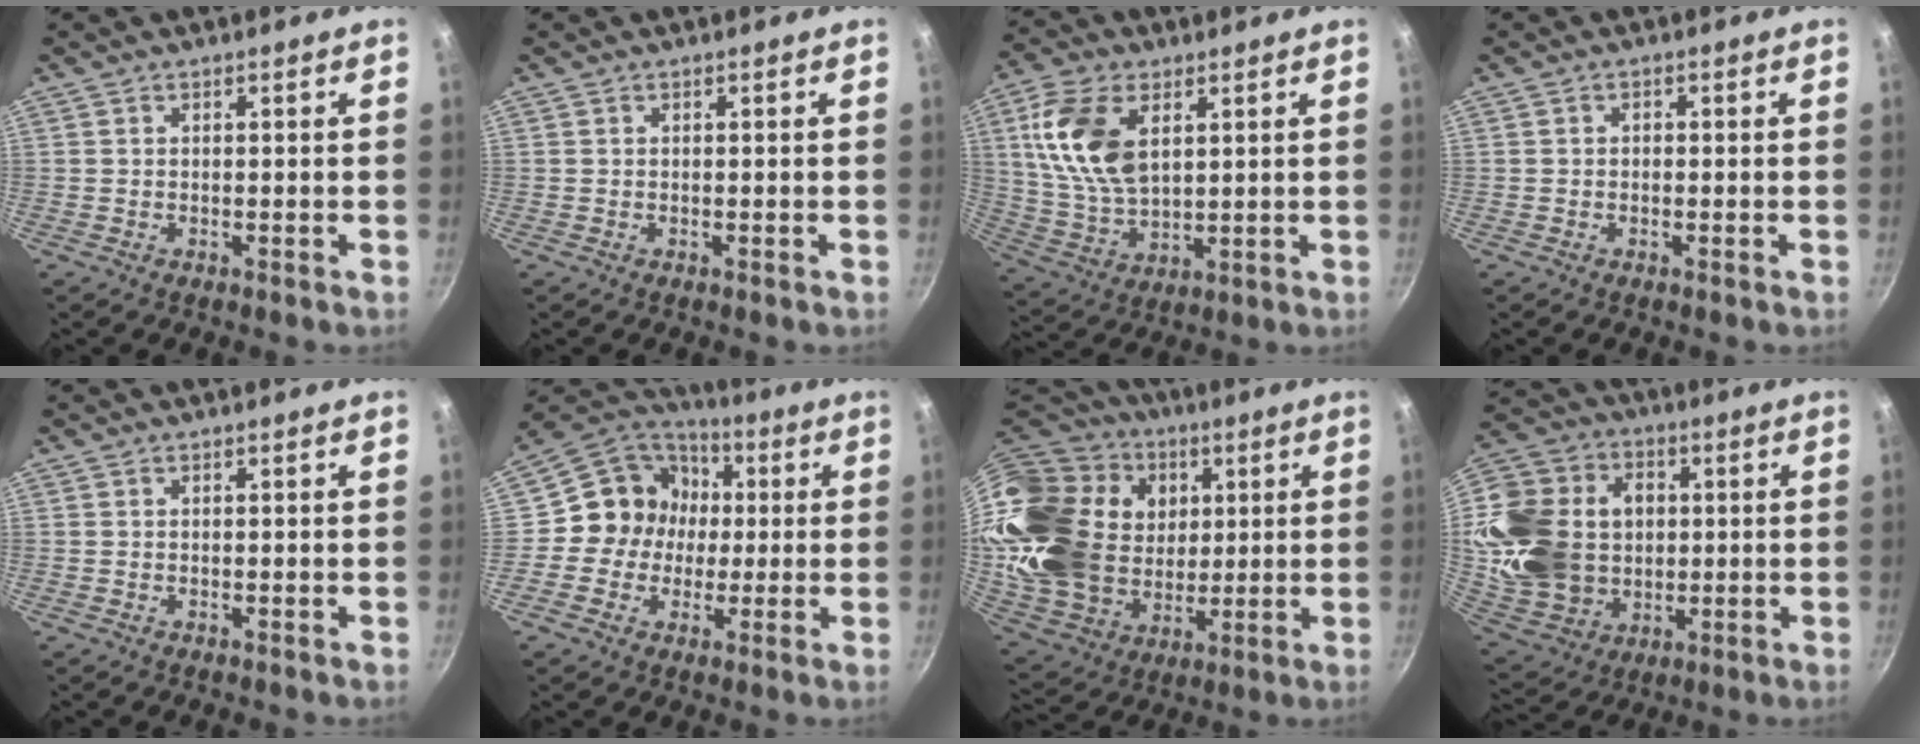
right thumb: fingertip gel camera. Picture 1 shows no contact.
{"total": 0.0}
{"total": 15.0, "force": [4.6, 8.8, 11.3], "torque": [-0.206, -0.012, 0.096]}
{"total": 0.8, "force": [-0.2, 0.7, 0.3], "torque": [-0.005, 0.003, -0.005]}
{"total": 0.0}
{"total": 13.0, "force": [0.5, 11.9, 5.3], "torque": [-0.051, 0.028, -0.011]}
{"total": 29.6, "force": [8.4, 22.9, 16.8], "torque": [-0.301, 0.000, 0.172]}
{"total": 23.9, "force": [1.5, 18.9, 14.6], "torque": [-0.269, 0.016, 0.040]}